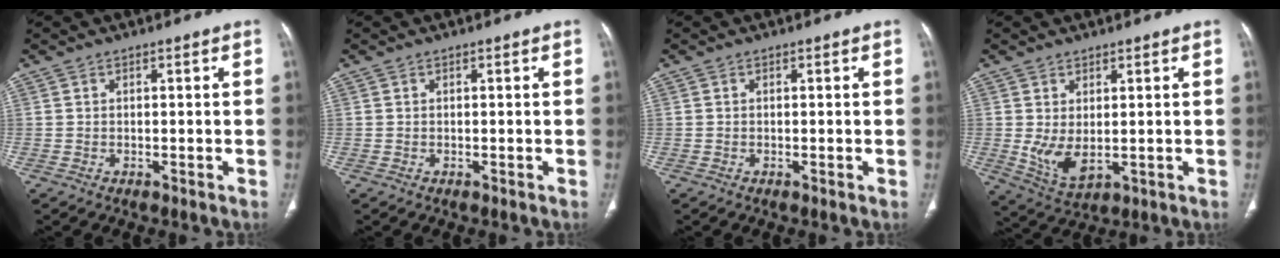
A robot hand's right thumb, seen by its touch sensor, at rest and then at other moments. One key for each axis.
{"total": 0.0}
{"total": 0.0}
{"total": 6.2, "fx": 0.2, "fy": 3.1, "fz": 5.3, "tx": -0.099, "ty": -0.015, "tz": 0.021}